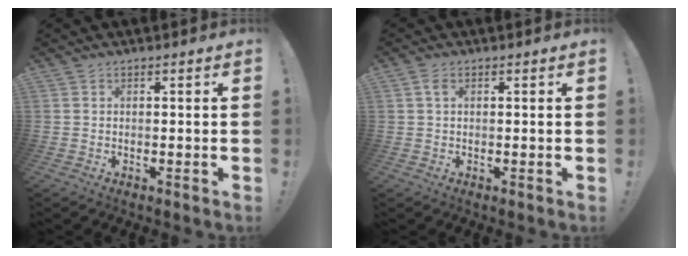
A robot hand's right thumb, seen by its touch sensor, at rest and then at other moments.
{"total": 2.1, "force": [0.8, 1.2, 1.5], "torque": [-0.023, 0.001, 0.012]}